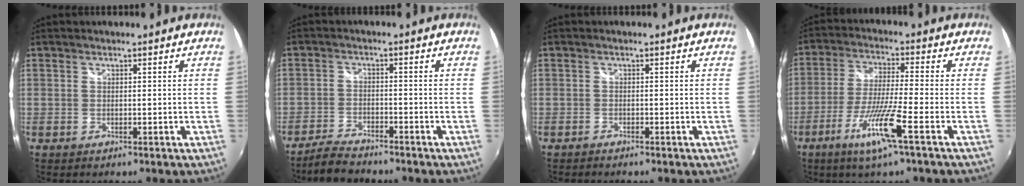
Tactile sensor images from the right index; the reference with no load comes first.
{"total": 5.8, "force": [-5.3, 1.4, 2.1], "torque": [-0.063, -0.010, -0.098]}
{"total": 0.9, "force": [-0.9, 0.2, 0.2], "torque": [-0.009, -0.004, -0.018]}
{"total": 10.4, "force": [-5.2, -0.7, 9.0], "torque": [-0.188, -0.013, -0.102]}